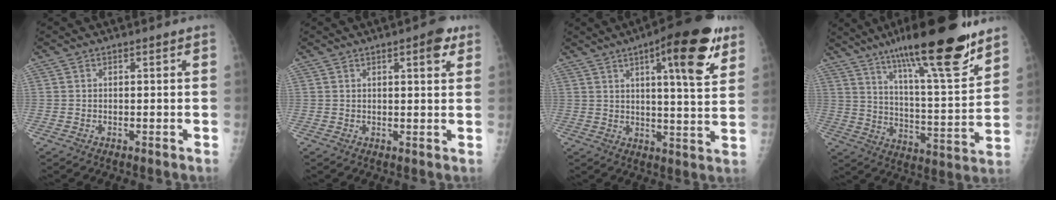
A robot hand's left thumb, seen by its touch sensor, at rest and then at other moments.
{"total": 4.4, "force": [2.4, 1.2, 3.5], "torque": [-0.038, -0.008, 0.026]}
{"total": 16.5, "force": [8.4, 3.7, 13.7], "torque": [-0.170, -0.032, 0.113]}
{"total": 24.3, "force": [16.7, 4.1, 17.2], "torque": [-0.253, -0.068, 0.271]}